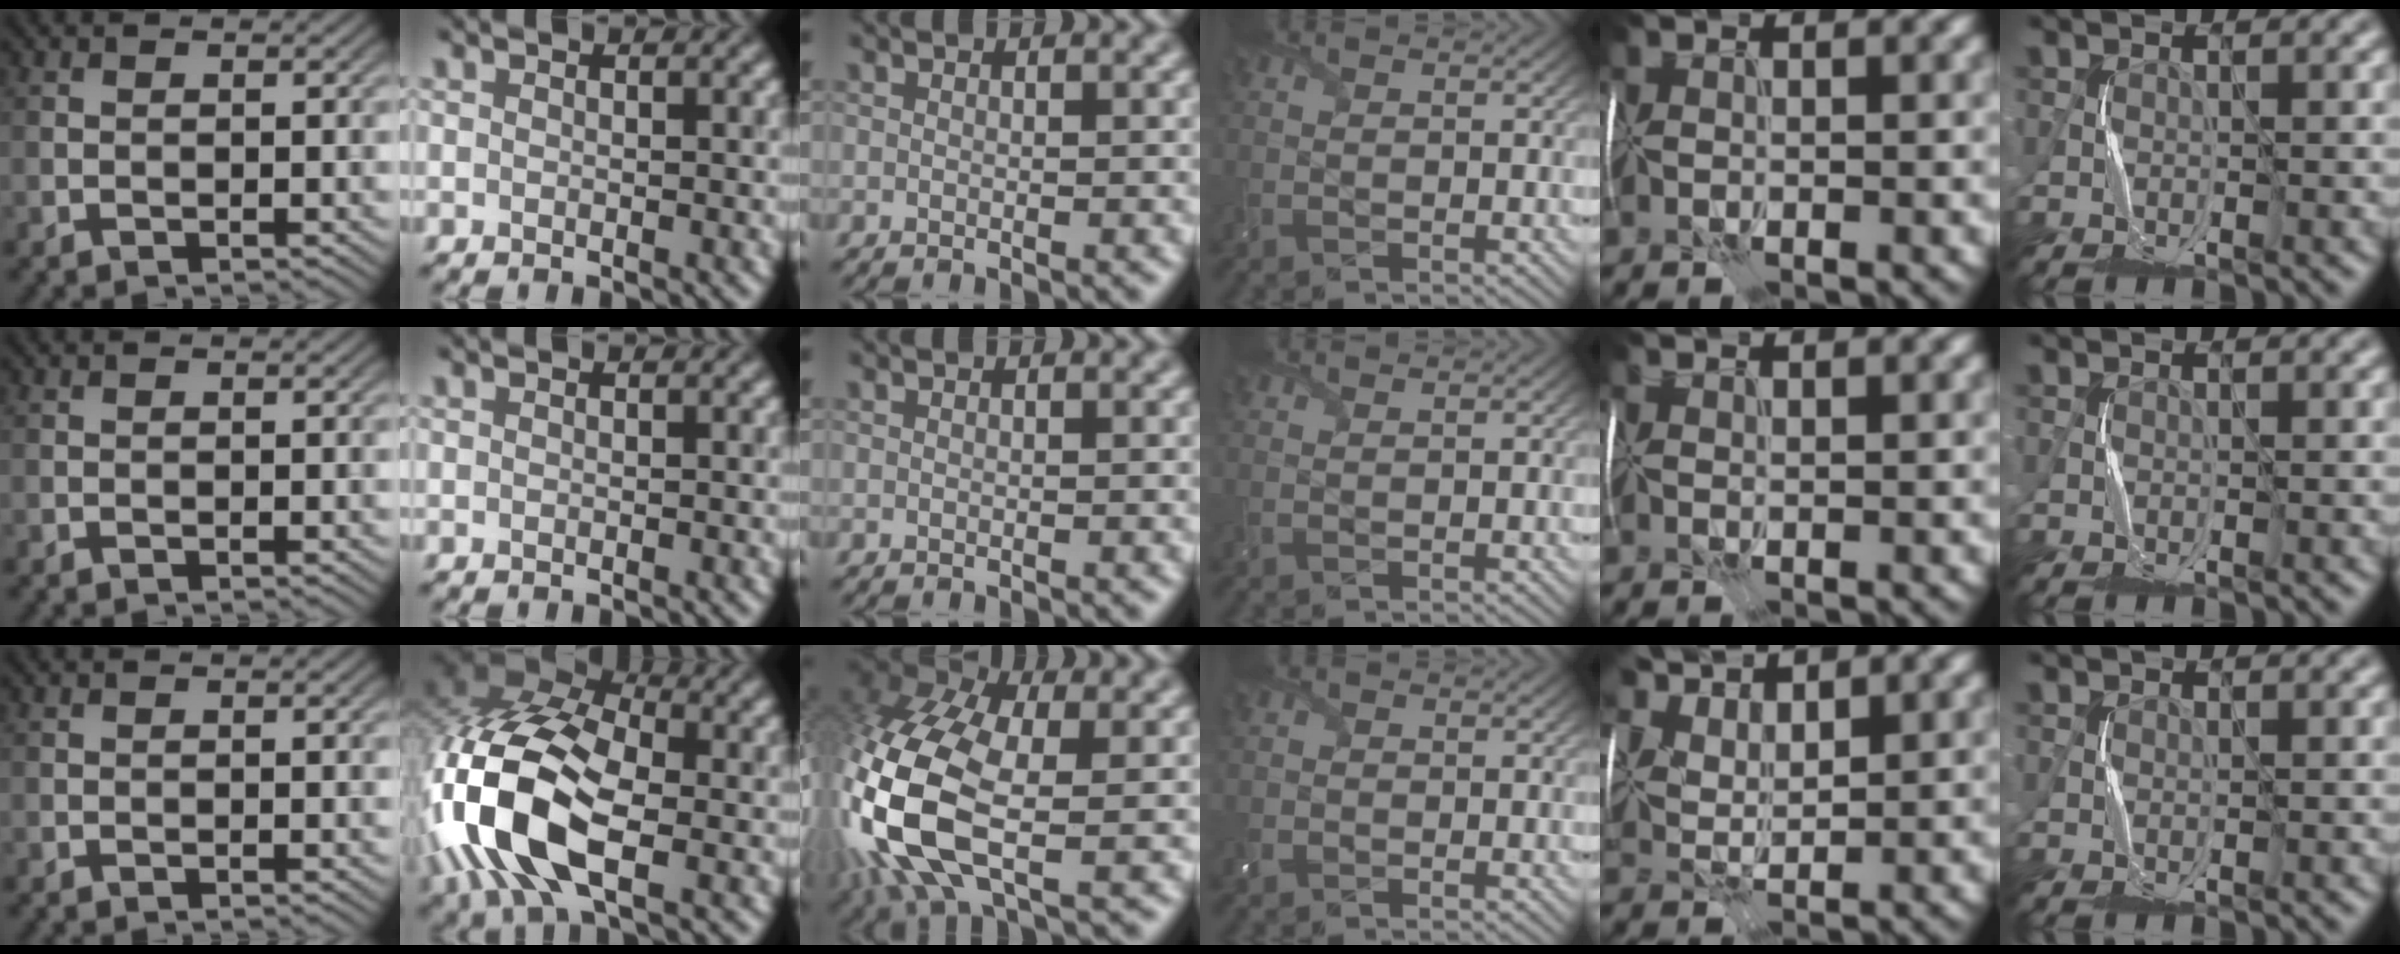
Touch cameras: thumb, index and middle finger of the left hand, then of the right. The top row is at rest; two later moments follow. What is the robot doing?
{"motion": "wrap", "object": "receipt paper"}